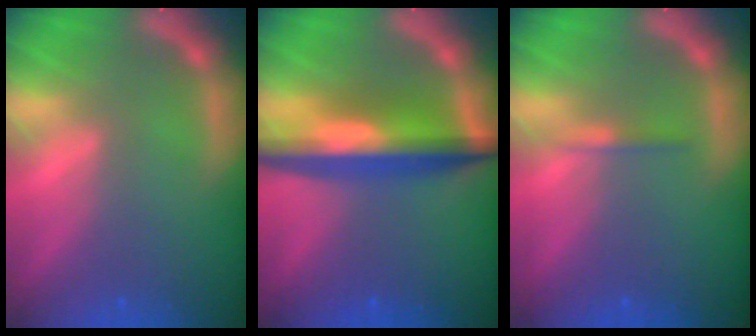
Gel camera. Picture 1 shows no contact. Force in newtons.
{"total": 8.0}
{"total": 0.9}